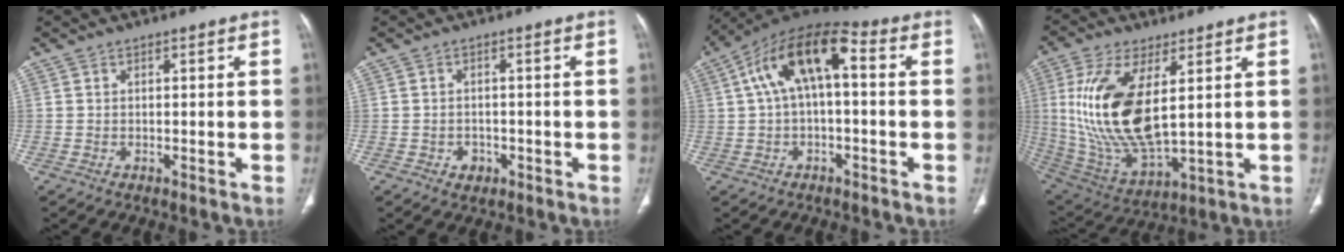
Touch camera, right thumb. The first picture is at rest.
{"total": 2.5, "force": [-1.0, 2.0, 1.0], "torque": [-0.005, 0.007, -0.009]}
{"total": 13.8, "force": [2.2, 6.5, 12.0], "torque": [-0.209, 0.044, 0.029]}
{"total": 19.6, "force": [3.7, 8.5, 17.2], "torque": [-0.356, -0.026, 0.085]}